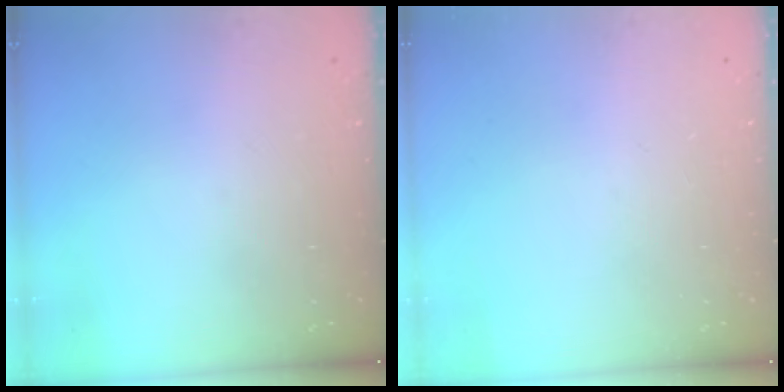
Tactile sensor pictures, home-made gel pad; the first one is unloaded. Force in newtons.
{"total": 0.0}